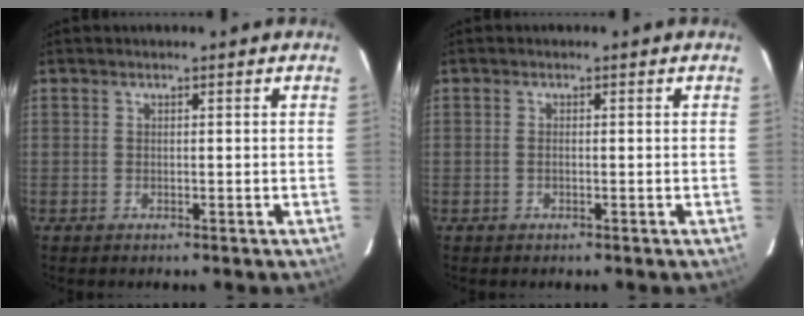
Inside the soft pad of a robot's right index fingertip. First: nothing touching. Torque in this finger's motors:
{"motor_torque": [-0.20, 0.03, 0.04, 0.00]}